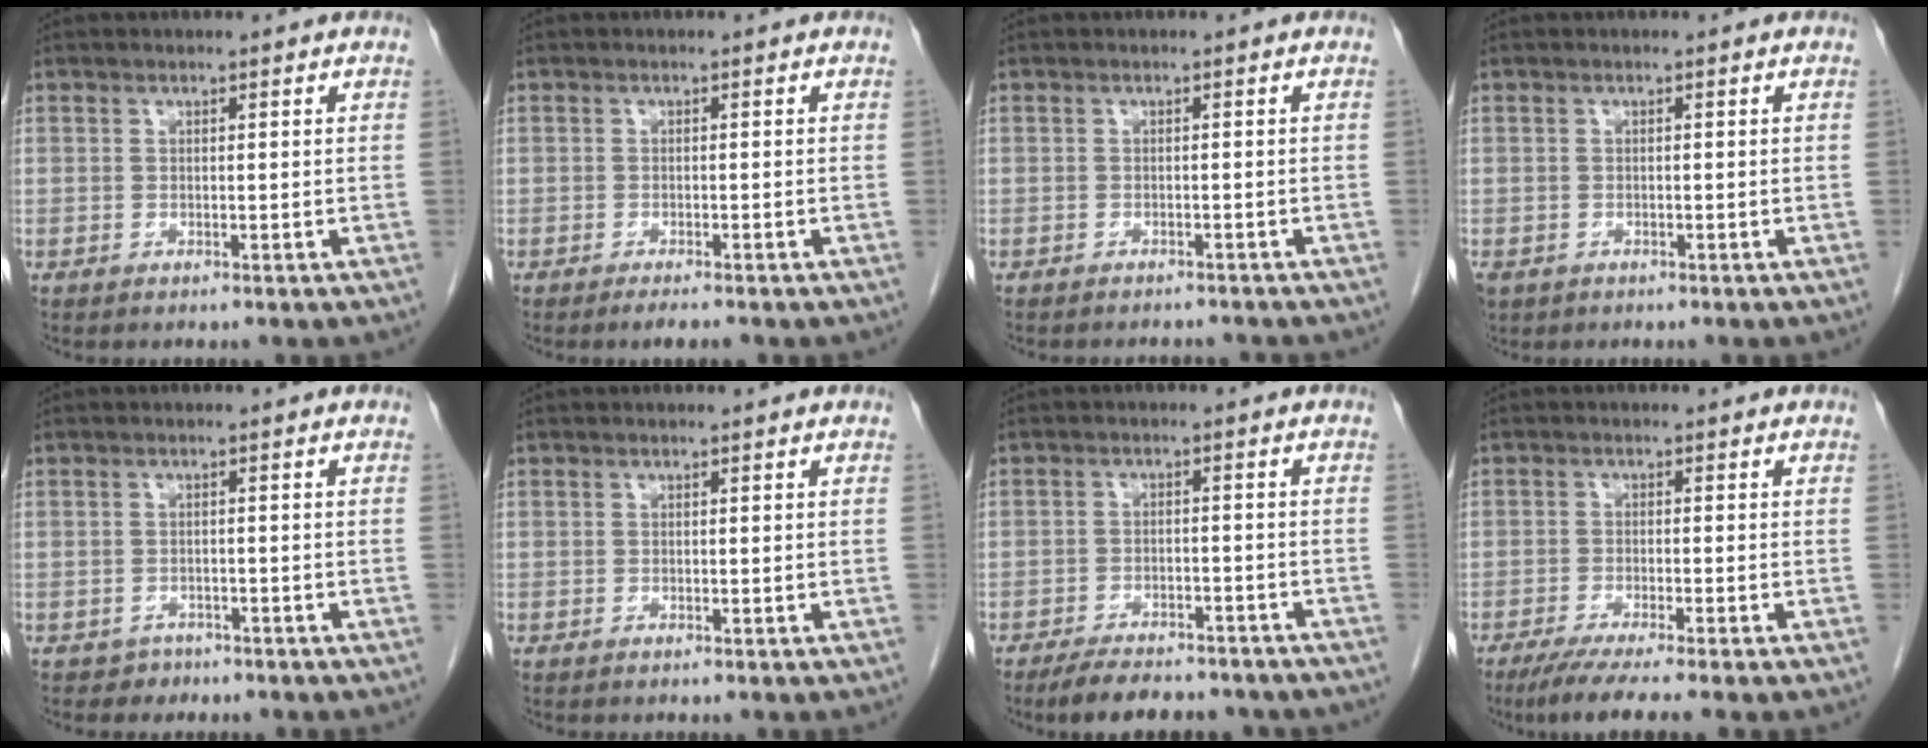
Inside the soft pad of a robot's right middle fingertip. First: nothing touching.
{"total": 2.0, "force": [-1.6, 0.2, 1.1], "torque": [-0.019, -0.005, -0.022]}
{"total": 3.9, "force": [-3.8, 0.9, 0.6], "torque": [-0.004, -0.005, -0.046]}
{"total": 2.7, "force": [-1.5, 2.0, 0.9], "torque": [-0.022, -0.003, -0.023]}
{"total": 1.7, "force": [-1.2, 1.2, -0.3], "torque": [-0.002, 0.008, -0.016]}
{"total": 0.0}
{"total": 12.2, "force": [-10.6, 3.5, 4.9], "torque": [-0.072, 0.003, -0.137]}
{"total": 6.8, "force": [-5.2, -0.4, 4.4], "torque": [-0.064, -0.016, -0.082]}